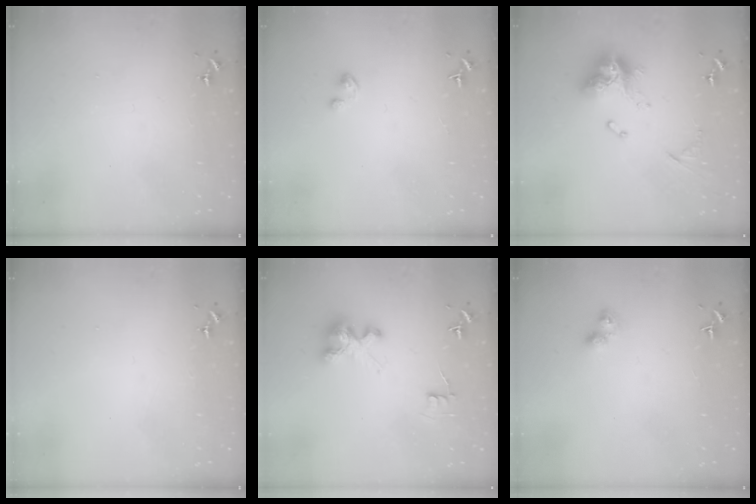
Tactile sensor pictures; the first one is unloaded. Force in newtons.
{"total": 1.8, "press": 1.8, "slide": 0.1}
{"total": 16.0, "press": 16.0, "slide": 1.4}
{"total": 0.0}
{"total": 6.9, "press": 6.9, "slide": 0.1}
{"total": 4.7, "press": 4.7, "slide": 0.4}